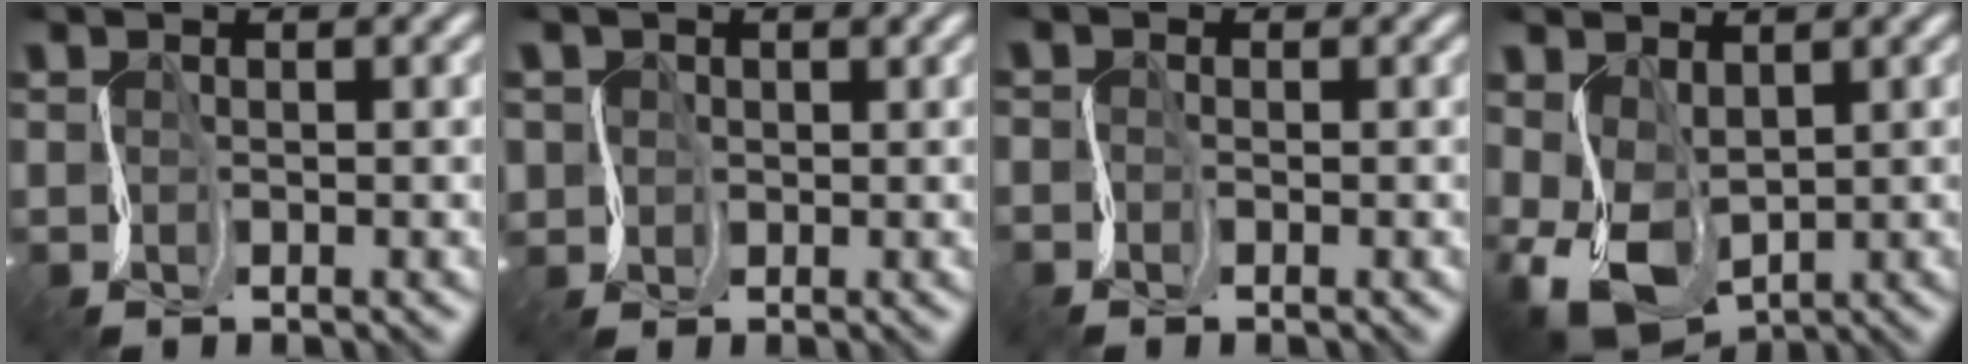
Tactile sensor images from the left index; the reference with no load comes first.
{"total": 1.5, "force": [-0.1, 1.3, -0.8], "torque": [-0.001, -0.001, 0.005]}
{"total": 1.8, "force": [-1.5, -0.1, -1.0], "torque": [0.010, -0.003, -0.022]}
{"total": 5.2, "force": [-0.8, 3.7, 3.6], "torque": [-0.110, -0.014, -0.003]}